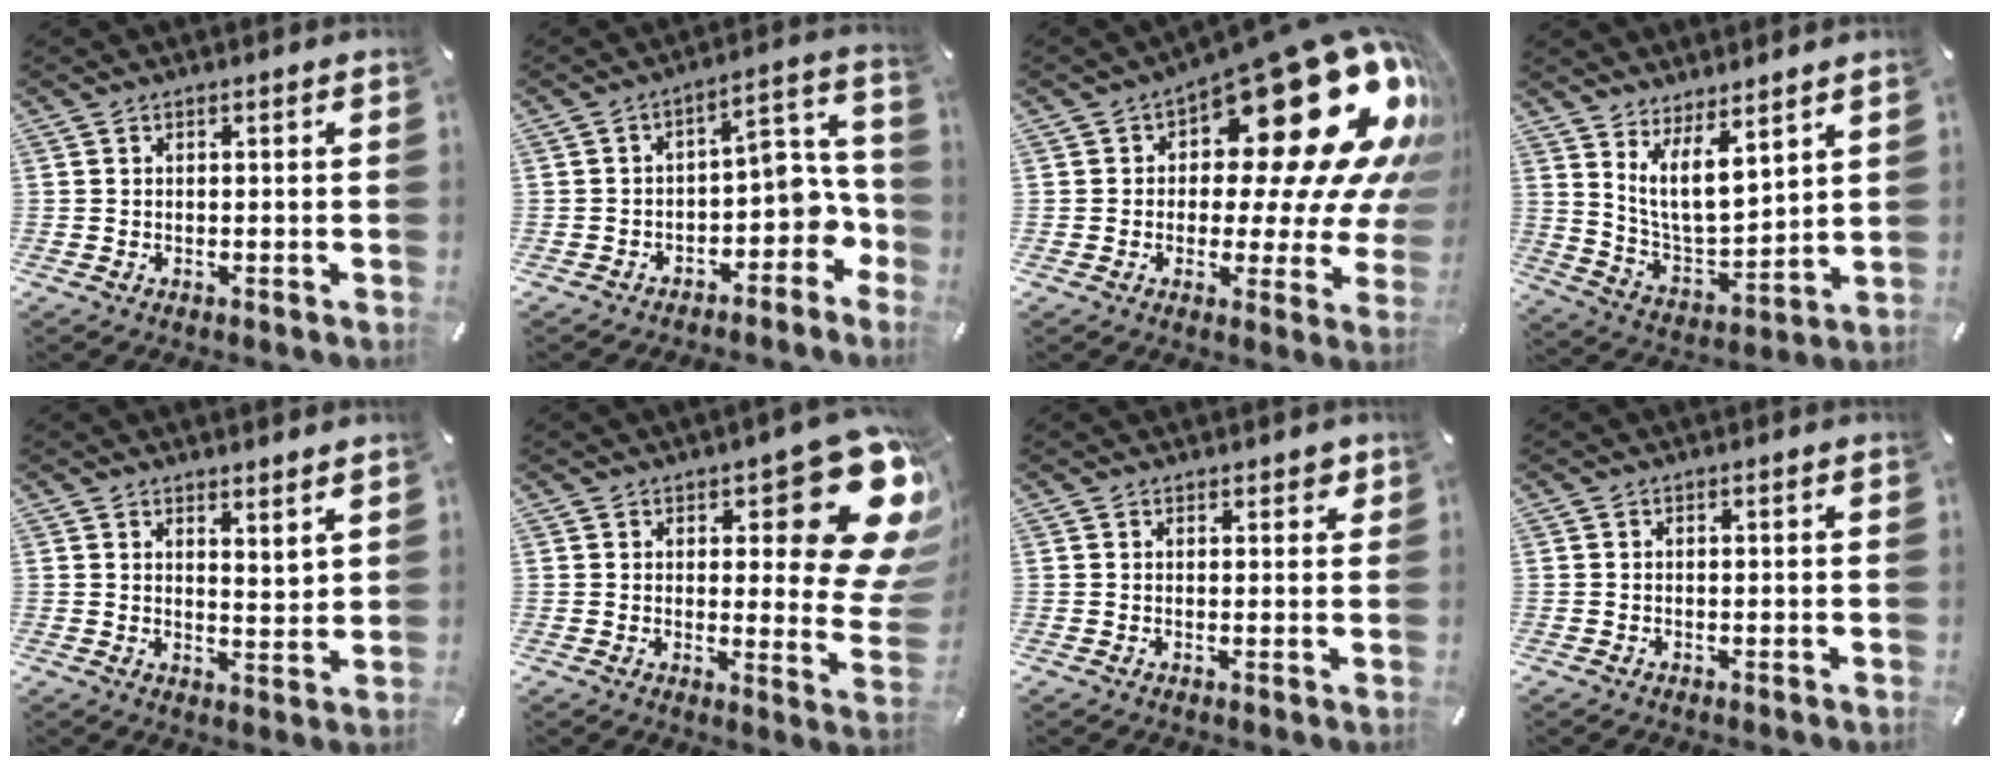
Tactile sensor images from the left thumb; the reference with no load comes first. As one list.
[{"total": 10.0, "force": [-2.9, 6.9, 6.7], "torque": [-0.060, 0.001, -0.053]}, {"total": 31.8, "force": [12.9, 13.2, 25.9], "torque": [-0.333, -0.111, 0.231]}, {"total": 11.0, "force": [8.0, 4.6, 6.0], "torque": [-0.125, -0.055, 0.152]}, {"total": 3.7, "force": [3.6, 0.6, 0.2], "torque": [0.001, -0.031, 0.065]}, {"total": 19.6, "force": [9.6, 7.1, 15.5], "torque": [-0.182, -0.087, 0.157]}, {"total": 1.8, "force": [1.3, 1.1, 0.5], "torque": [0.005, -0.003, 0.021]}, {"total": 0.0}]